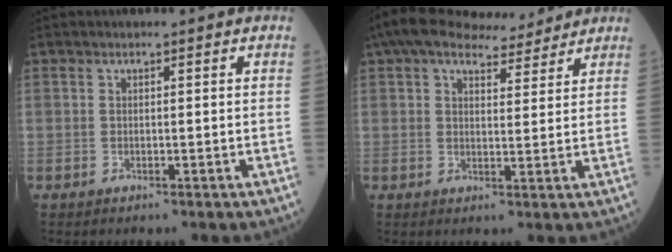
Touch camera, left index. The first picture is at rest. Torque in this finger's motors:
{"motor_torque": [1.13, -1.02, 0.21, 0.04]}